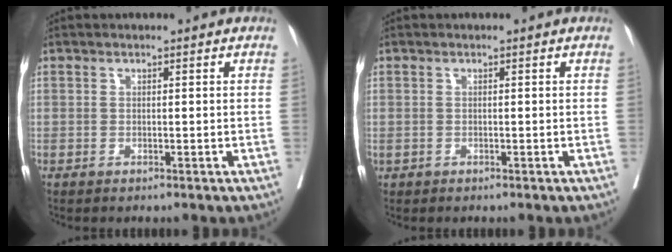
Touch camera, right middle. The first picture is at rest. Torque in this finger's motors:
{"motor_torque": [0.61, -0.58, 0.41, 0.21]}